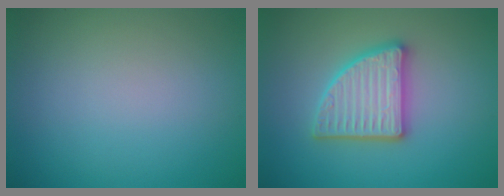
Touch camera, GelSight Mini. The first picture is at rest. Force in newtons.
{"total": 5.0, "press": 4.9, "slide": 0.8}